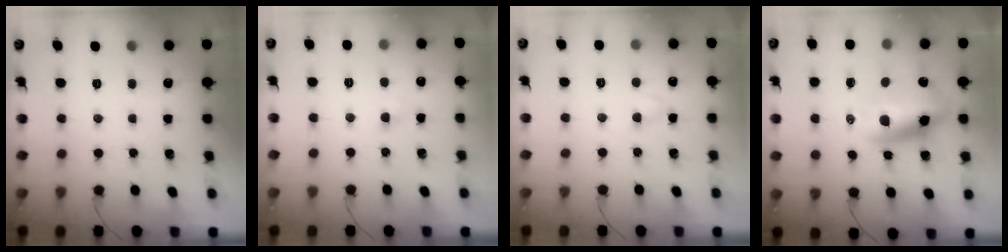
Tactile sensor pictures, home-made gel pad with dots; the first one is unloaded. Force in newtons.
{"total": 2.9, "press": 2.7, "slide": 1.1}
{"total": 2.1, "press": 1.9, "slide": 0.9}
{"total": 12.3, "press": 11.9, "slide": 3.0}